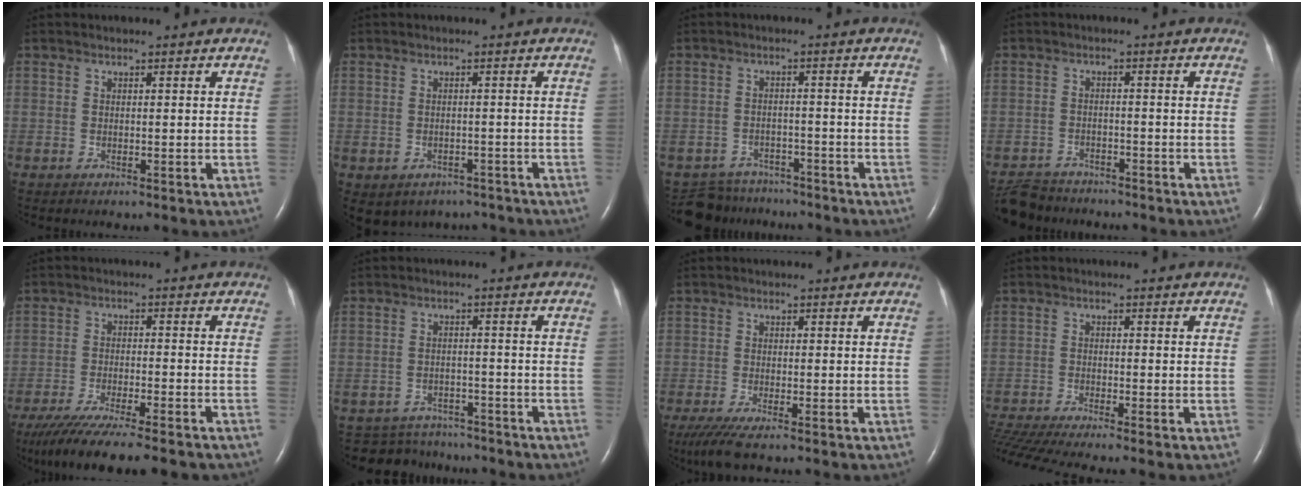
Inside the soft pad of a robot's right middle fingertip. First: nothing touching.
{"total": 7.4, "force": [-5.4, 4.8, 1.4], "torque": [-0.024, 0.011, -0.060]}
{"total": 7.0, "force": [-6.4, 2.8, -0.4], "torque": [0.006, 0.009, -0.092]}
{"total": 6.9, "force": [-6.5, 2.3, 0.8], "torque": [-0.022, -0.007, -0.108]}
{"total": 15.5, "force": [-13.0, 1.4, 8.4], "torque": [-0.141, -0.039, -0.200]}
{"total": 7.6, "force": [-7.1, 2.8, -0.1], "torque": [-0.002, 0.010, -0.097]}
{"total": 4.2, "force": [-3.0, 0.2, 3.0], "torque": [-0.060, -0.015, -0.057]}
{"total": 8.1, "force": [-7.0, -1.1, 3.9], "torque": [-0.081, -0.013, -0.124]}